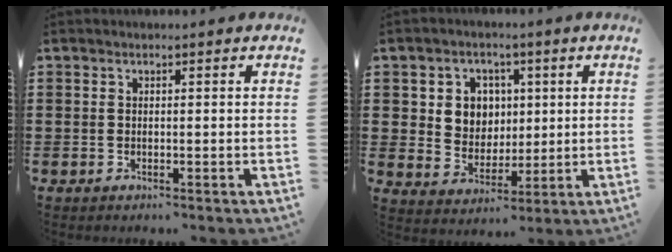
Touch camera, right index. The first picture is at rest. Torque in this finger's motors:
{"motor_torque": [0.40, -0.20, 0.35, 0.12]}